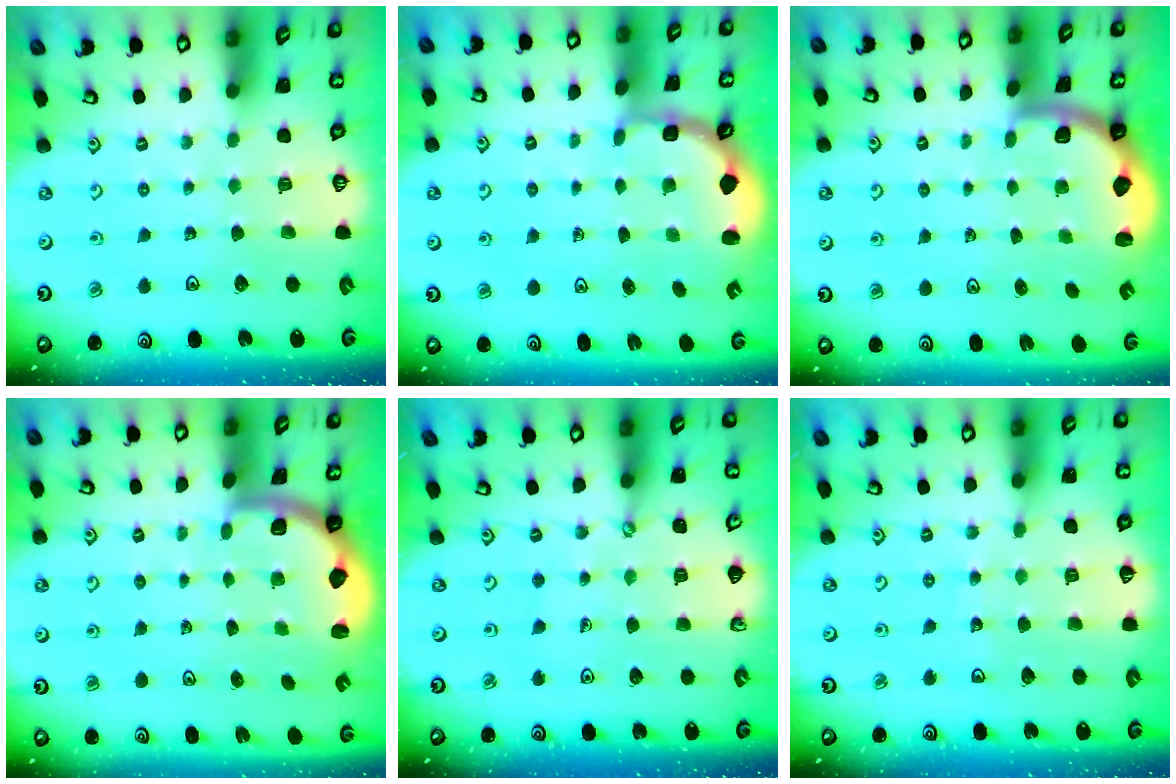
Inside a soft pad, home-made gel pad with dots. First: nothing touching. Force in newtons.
{"total": 2.7, "press": 2.0, "slide": 1.7}
{"total": 2.0, "press": 1.9, "slide": 0.5}
{"total": 2.0, "press": 1.9, "slide": 0.5}
{"total": 1.9, "press": 1.9, "slide": 0.1}
{"total": 6.1, "press": 6.1, "slide": 0.6}